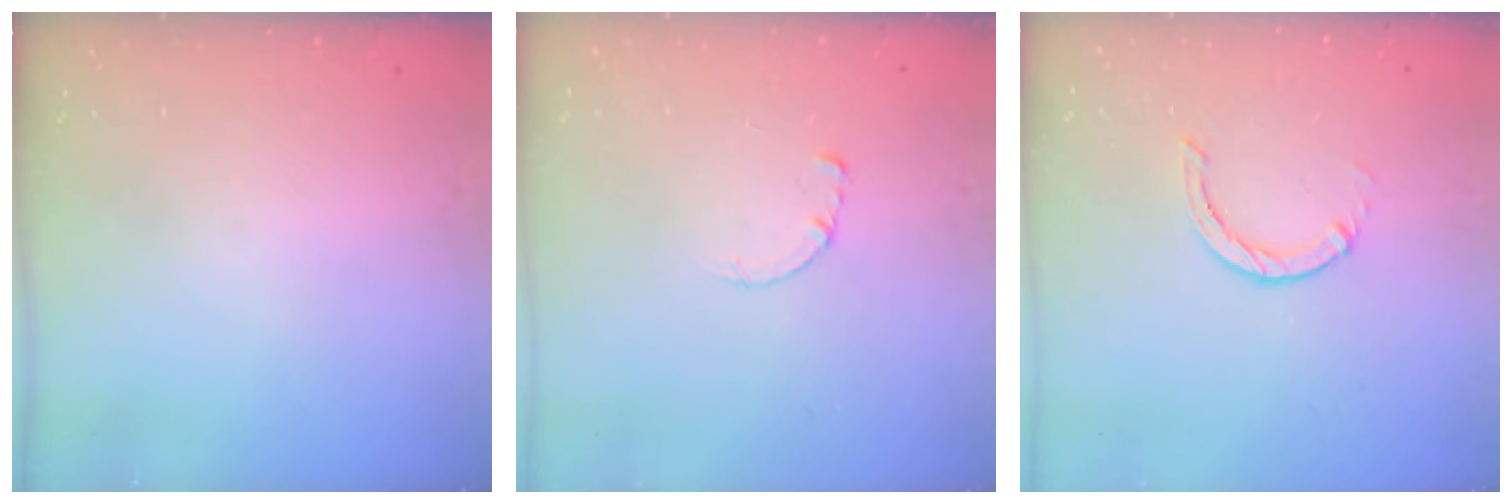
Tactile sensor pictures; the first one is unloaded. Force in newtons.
{"total": 0.7, "press": 0.6, "slide": 0.1}
{"total": 1.0, "press": 0.9, "slide": 0.3}